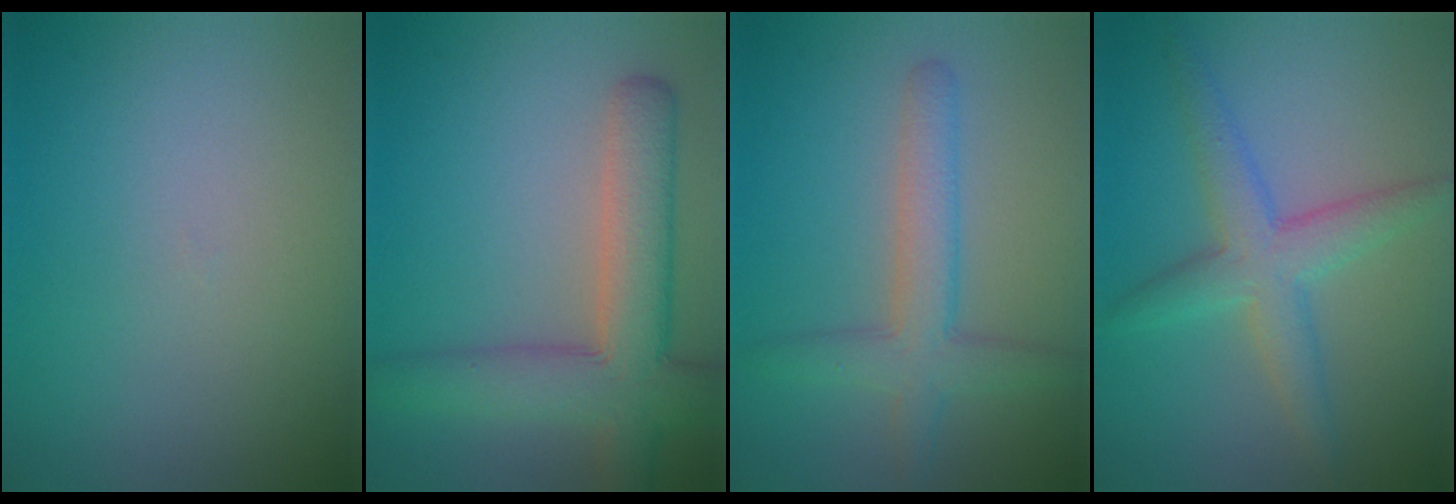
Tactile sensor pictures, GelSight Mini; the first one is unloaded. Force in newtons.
{"total": 7.0, "press": 7.0, "slide": 0.4}
{"total": 3.8, "press": 3.8, "slide": 0.2}
{"total": 4.0, "press": 4.0, "slide": 0.1}